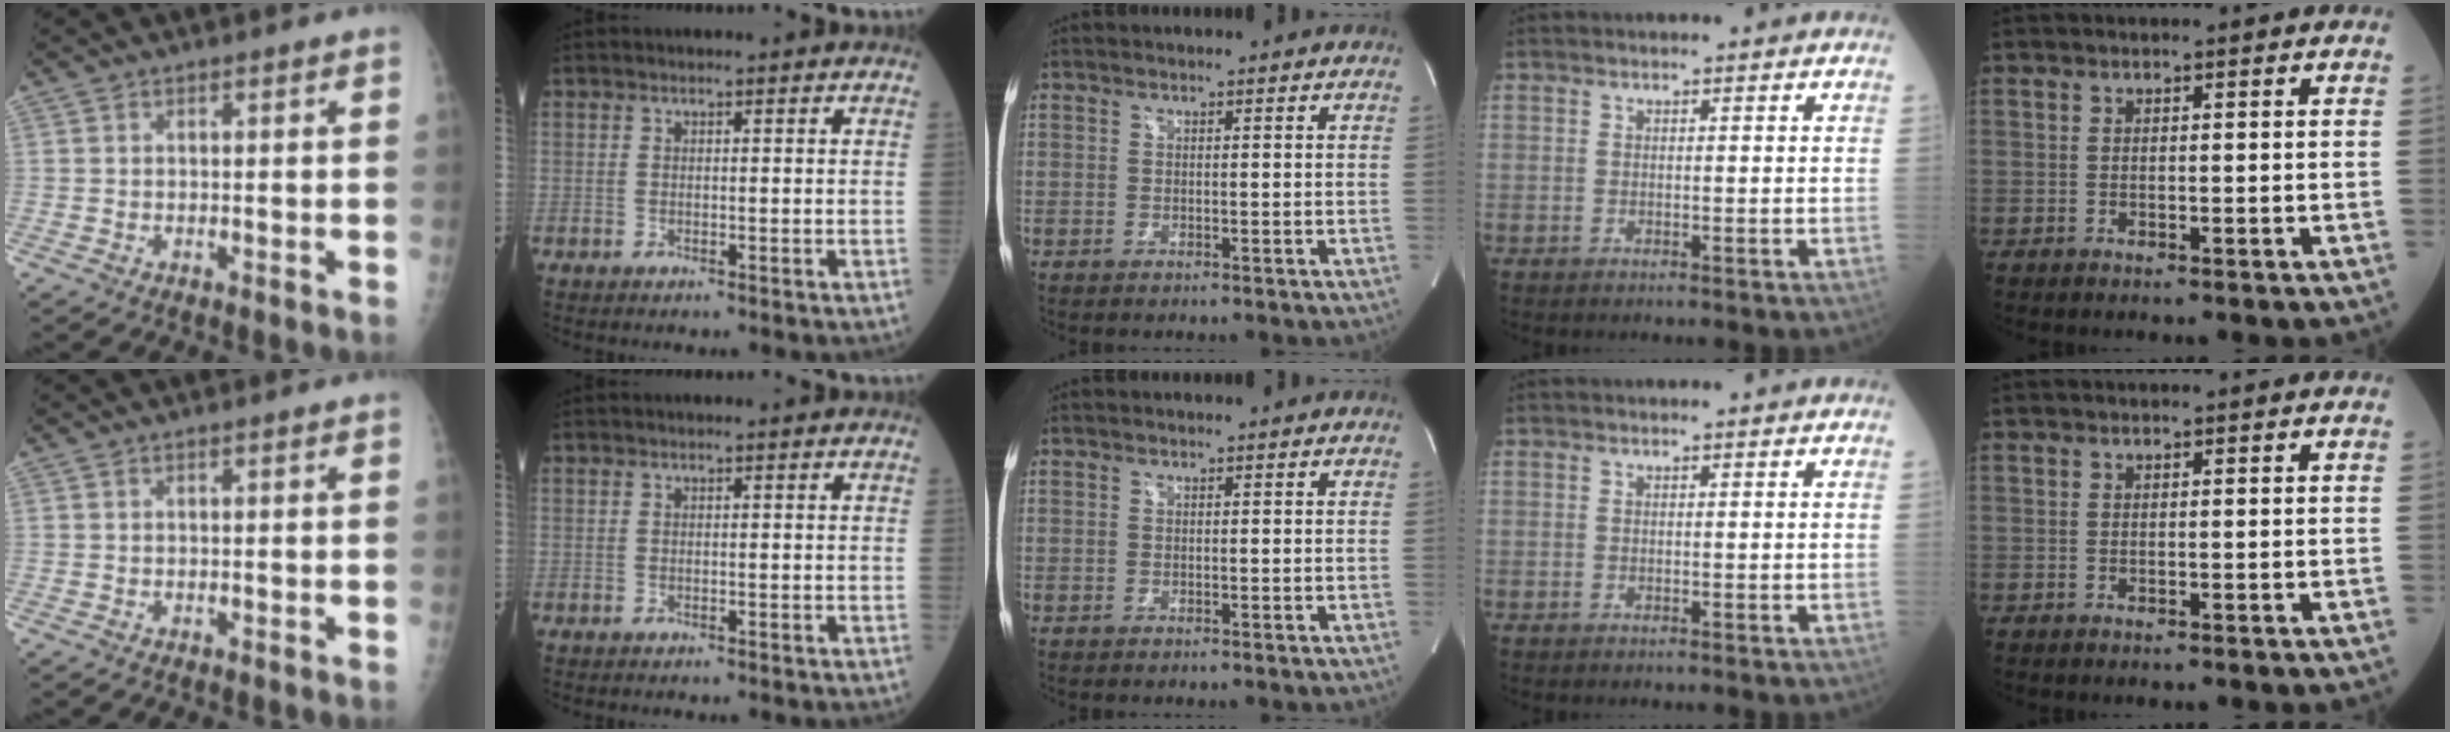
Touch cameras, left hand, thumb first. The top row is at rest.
{}